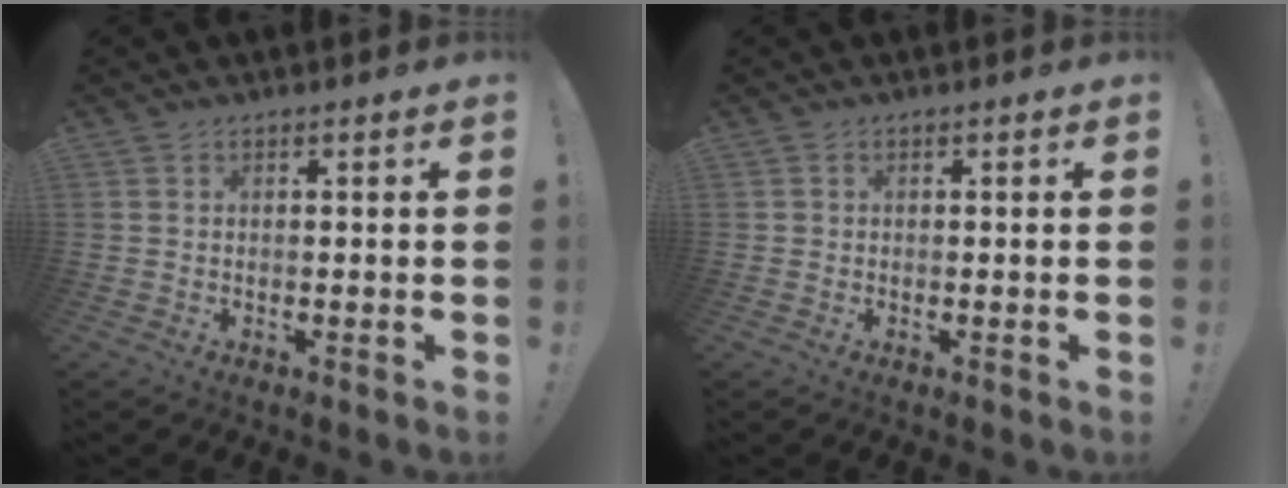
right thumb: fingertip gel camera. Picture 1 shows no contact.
{"total": 0.6, "force": [0.0, 0.6, 0.1], "torque": [-0.007, 0.004, 0.002]}